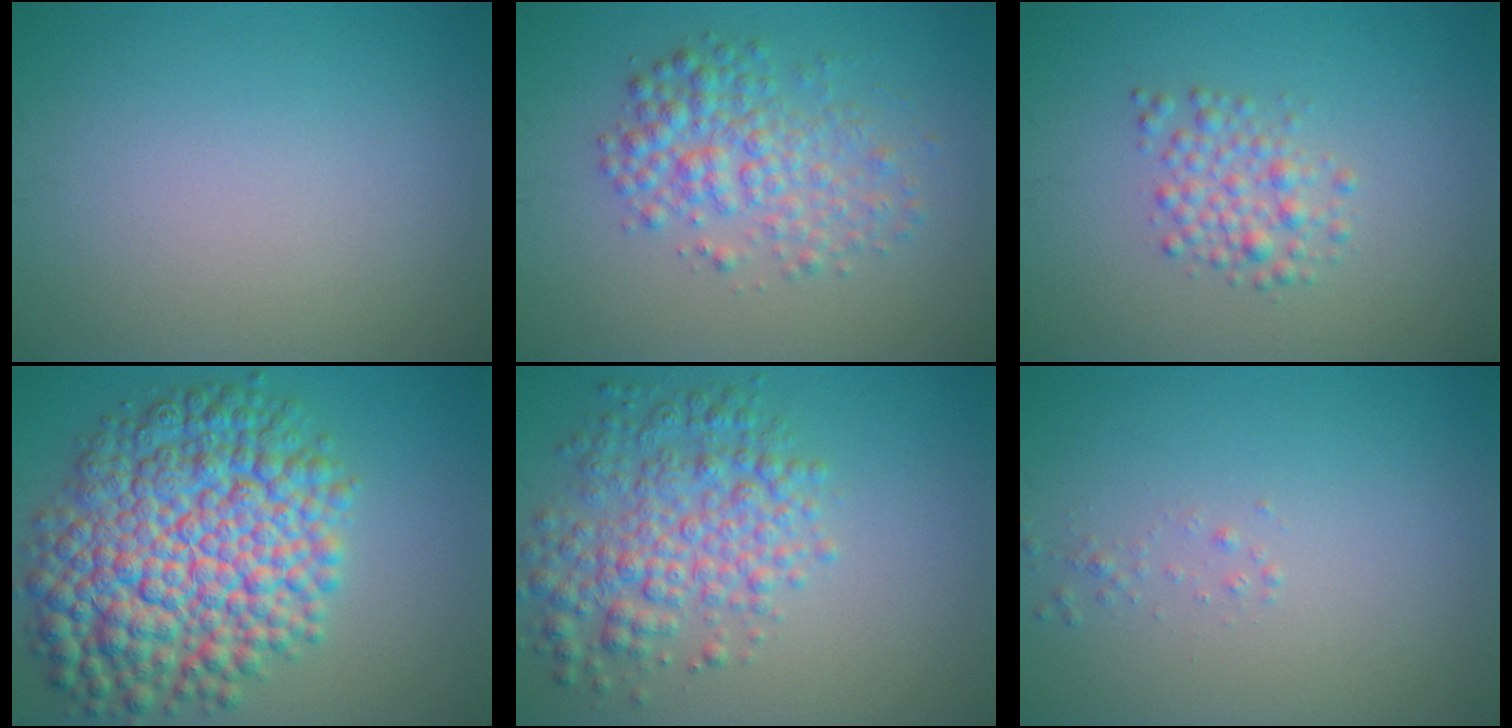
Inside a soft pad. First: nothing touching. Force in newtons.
{"total": 4.3, "press": 4.3, "slide": 0.1}
{"total": 2.5, "press": 2.5, "slide": 0.0}
{"total": 12.6, "press": 12.6, "slide": 0.2}
{"total": 5.5, "press": 5.5, "slide": 0.1}
{"total": 0.7, "press": 0.6, "slide": 0.1}